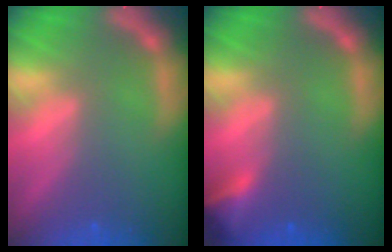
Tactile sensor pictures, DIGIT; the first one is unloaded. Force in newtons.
{"total": 2.9}